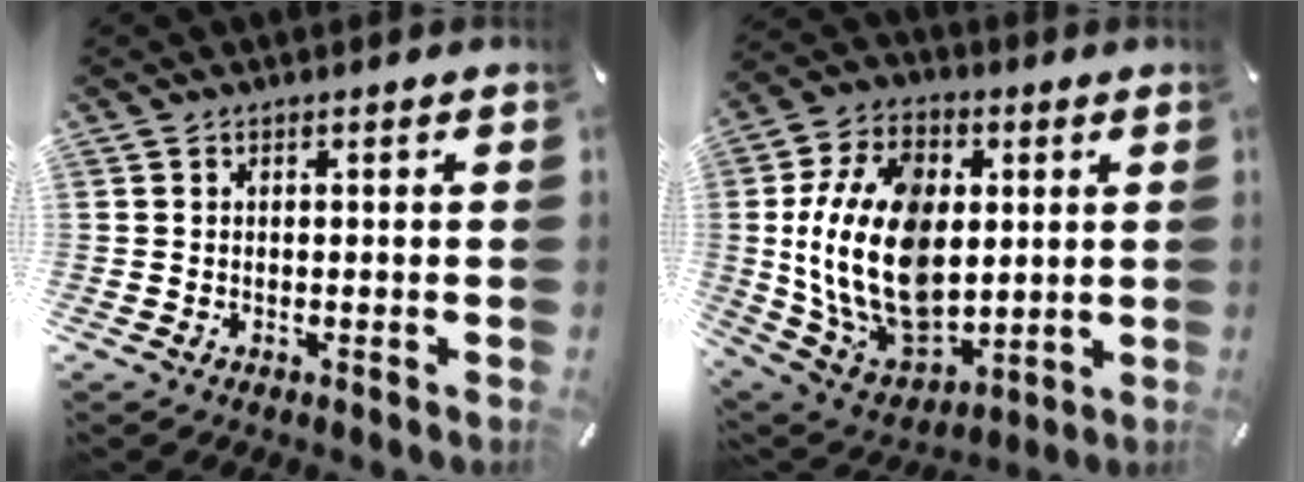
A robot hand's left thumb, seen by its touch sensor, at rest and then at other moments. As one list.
[{"total": 23.1, "force": [1.0, 16.1, 16.6], "torque": [-0.343, -0.008, 0.023]}]